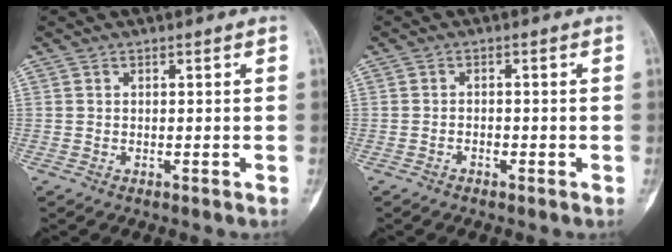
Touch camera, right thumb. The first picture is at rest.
{"total": 1.0, "force": [-0.6, 0.6, 0.5], "torque": [-0.002, 0.005, -0.013]}